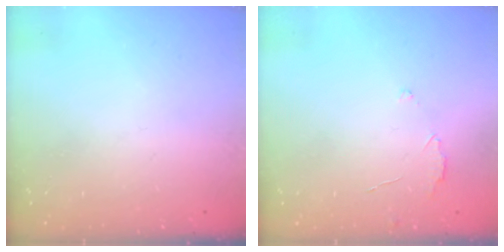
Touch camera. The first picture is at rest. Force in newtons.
{"total": 2.6, "press": 2.6, "slide": 0.2}